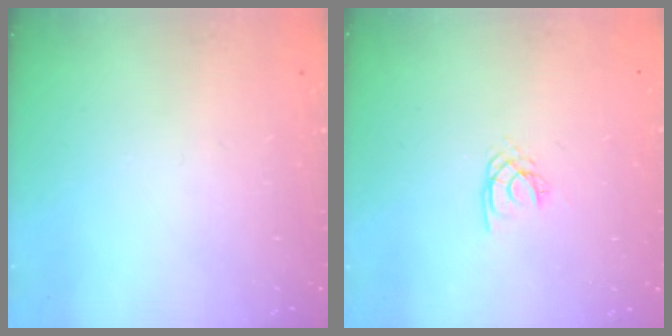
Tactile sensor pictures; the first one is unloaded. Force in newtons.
{"total": 2.0, "press": 1.9, "slide": 0.4}